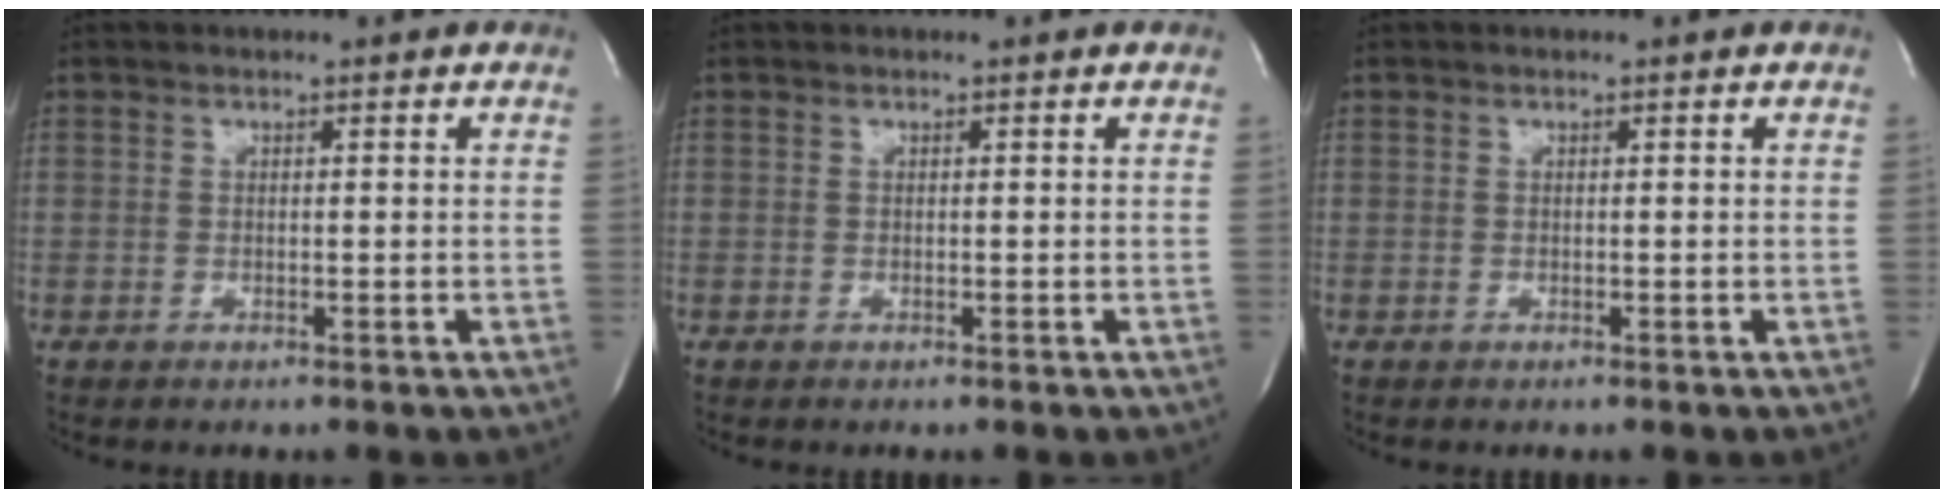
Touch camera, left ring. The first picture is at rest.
{"total": 0.0}
{"total": 0.0}